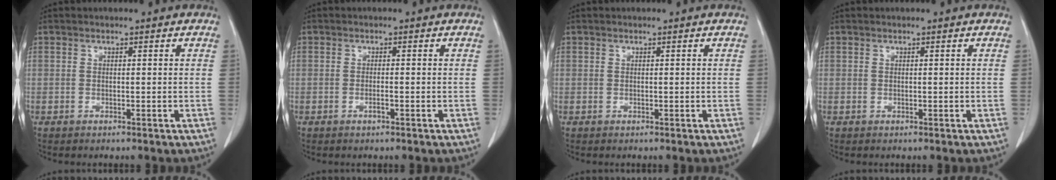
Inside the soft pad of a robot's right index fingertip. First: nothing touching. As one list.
[{"total": 1.2, "force": [-0.7, 0.1, 0.9], "torque": [-0.017, 0.000, -0.012]}, {"total": 0.0}, {"total": 0.0}]